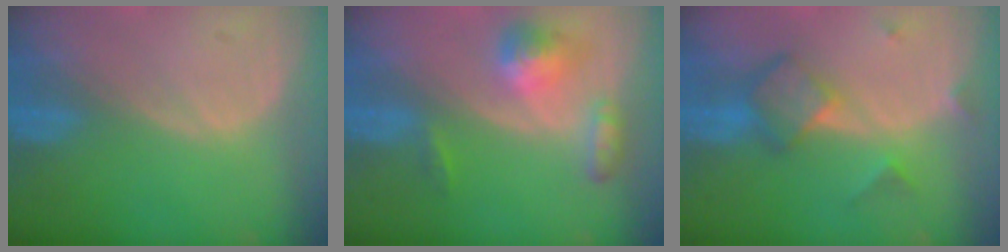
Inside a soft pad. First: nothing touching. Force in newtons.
{"total": 5.7, "press": 5.2, "slide": 2.3}
{"total": 5.7, "press": 5.4, "slide": 1.7}